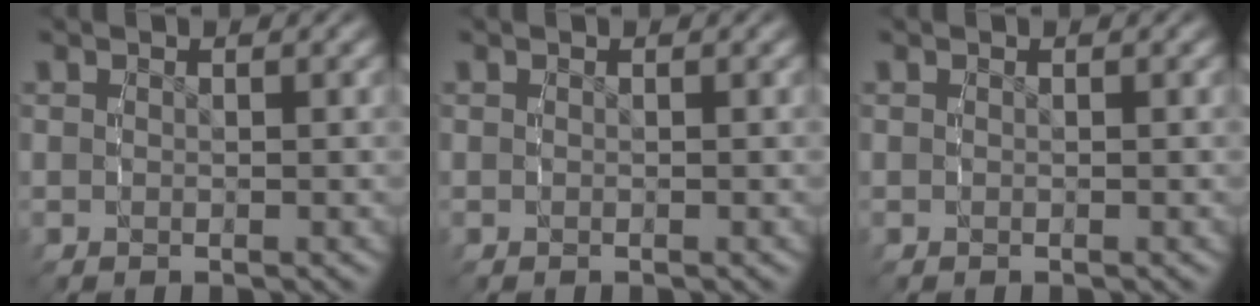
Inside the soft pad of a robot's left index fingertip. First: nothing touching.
{"total": 0.0}
{"total": 0.0}